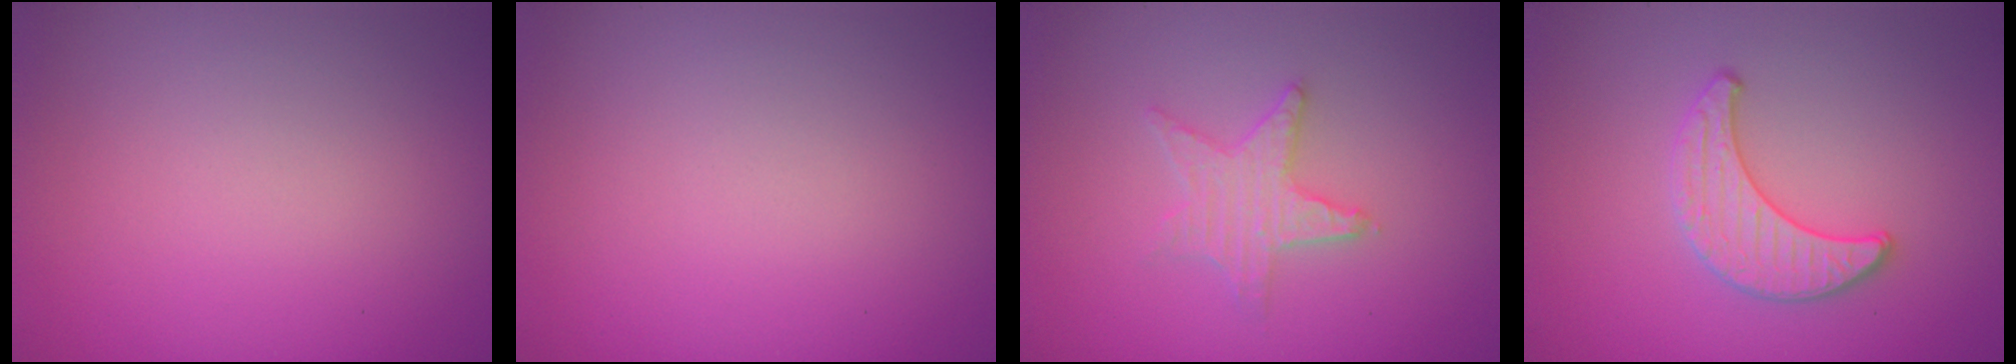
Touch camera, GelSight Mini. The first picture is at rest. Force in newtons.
{"total": 0.0}
{"total": 2.7, "press": 2.6, "slide": 0.5}
{"total": 2.0, "press": 2.0, "slide": 0.1}